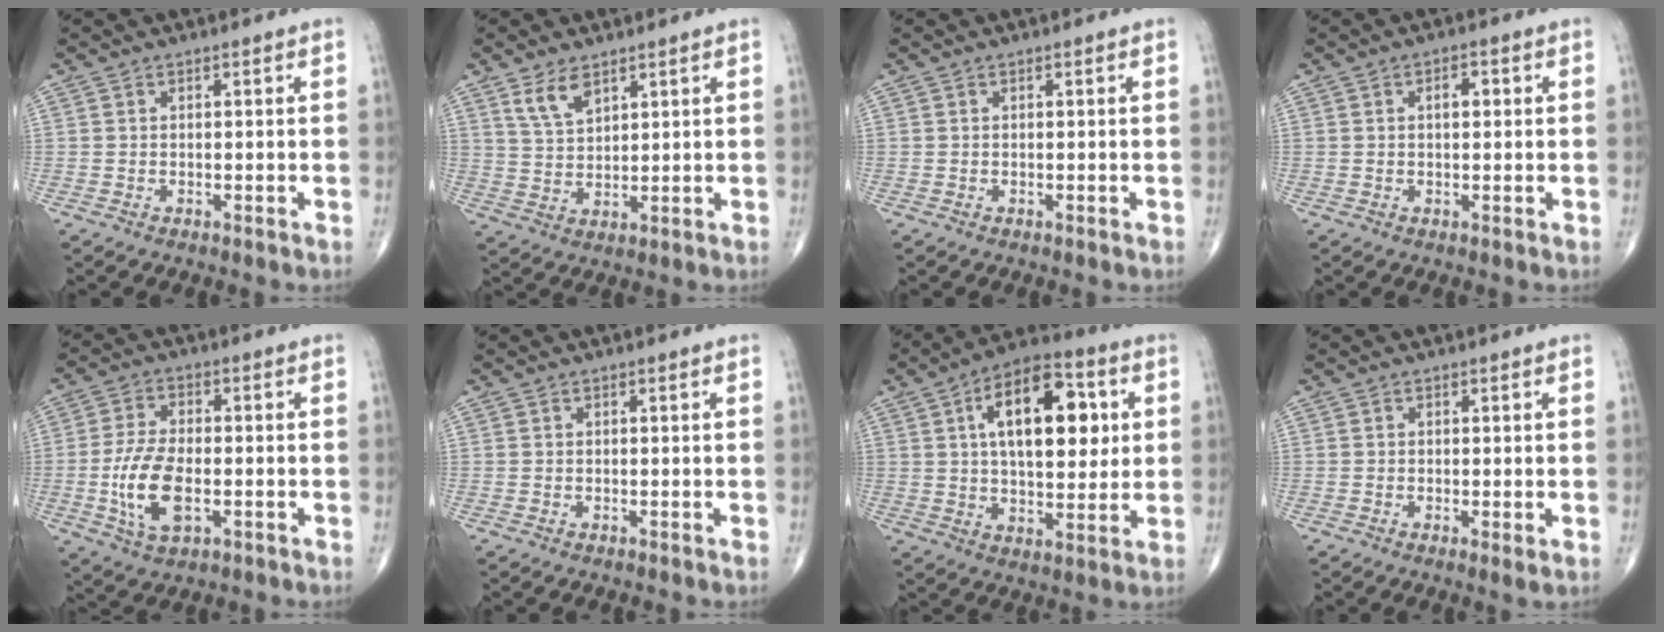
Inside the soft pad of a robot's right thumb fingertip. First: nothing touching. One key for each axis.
{"total": 5.6, "fx": 3.6, "fy": 2.7, "fz": 3.3, "tx": -0.054, "ty": -0.021, "tz": 0.076}
{"total": 0.0}
{"total": 2.8, "fx": 0.6, "fy": 1.5, "fz": 2.3, "tx": -0.031, "ty": 0.004, "tz": 0.007}
{"total": 10.6, "fx": -2.2, "fy": 5.2, "fz": 9.0, "tx": -0.181, "ty": 0.004, "tz": -0.039}
{"total": 0.0}
{"total": 18.8, "fx": 4.7, "fy": 9.5, "fz": 15.5, "tx": -0.210, "ty": 0.005, "tz": 0.069}
{"total": 1.4, "fx": -0.2, "fy": 0.2, "fz": 1.3, "tx": -0.030, "ty": -0.008, "tz": -0.006}